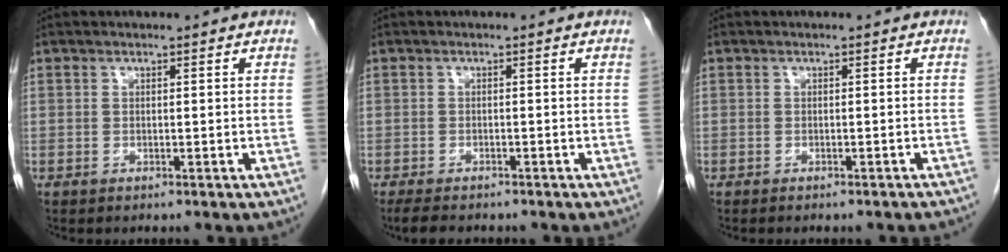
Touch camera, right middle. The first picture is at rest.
{"total": 4.2, "force": [-3.5, 1.2, 2.0], "torque": [-0.035, -0.011, -0.053]}
{"total": 5.0, "force": [-4.5, 0.9, 1.8], "torque": [-0.024, -0.006, -0.048]}